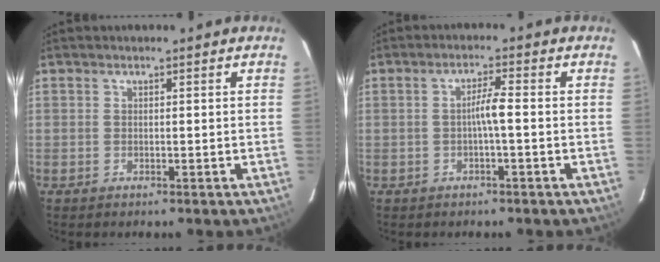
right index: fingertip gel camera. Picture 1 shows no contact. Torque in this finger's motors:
{"motor_torque": [0.22, 0.02, 0.04, 0.06]}